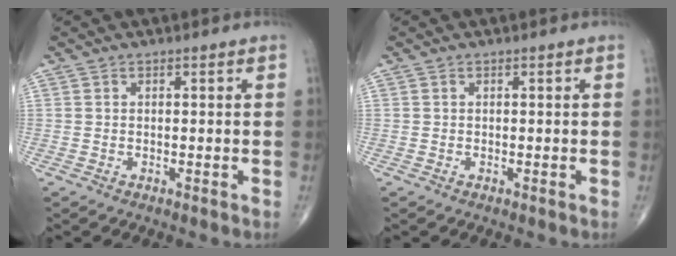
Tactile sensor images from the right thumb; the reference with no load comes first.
{"total": 0.0}